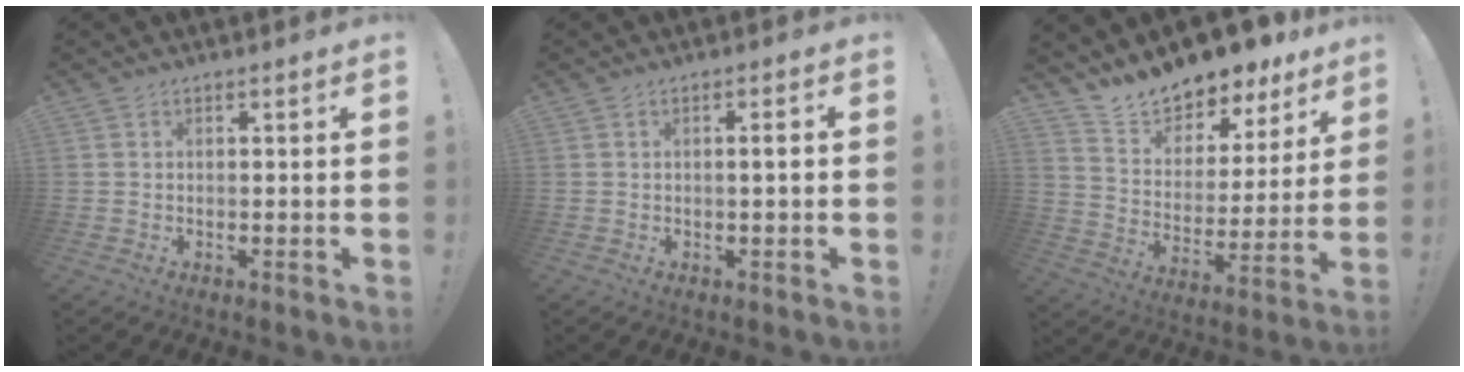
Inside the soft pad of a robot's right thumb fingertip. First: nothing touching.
{"total": 2.0, "force": [-0.4, -0.1, 2.0], "torque": [-0.036, 0.004, -0.010]}
{"total": 12.2, "force": [11.7, 3.1, 1.6], "torque": [-0.048, -0.111, 0.207]}